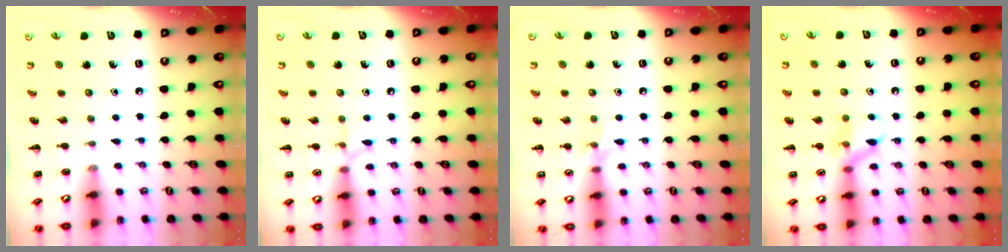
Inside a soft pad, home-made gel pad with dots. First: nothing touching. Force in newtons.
{"total": 4.8, "press": 4.6, "slide": 1.5}
{"total": 5.2, "press": 5.0, "slide": 1.4}
{"total": 8.2, "press": 8.1, "slide": 0.9}